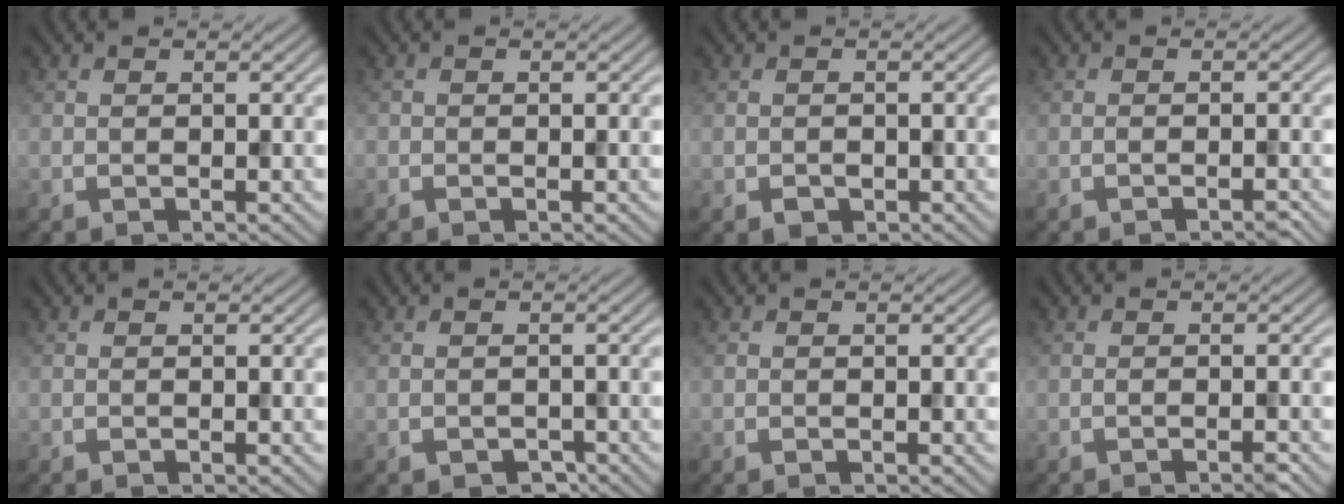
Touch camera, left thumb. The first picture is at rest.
{"total": 0.5, "force": [-0.2, 0.5, 0.0], "torque": [0.002, -0.004, -0.004]}
{"total": 1.2, "force": [-0.5, 1.0, 0.4], "torque": [-0.006, -0.006, -0.010]}
{"total": 1.0, "force": [-0.8, 0.1, 0.6], "torque": [-0.007, 0.004, -0.016]}
{"total": 0.0}
{"total": 1.6, "force": [-0.9, 1.1, 0.7], "torque": [-0.012, -0.008, -0.014]}
{"total": 0.0}
{"total": 1.2, "force": [-0.7, 0.0, 0.9], "torque": [-0.012, 0.004, -0.017]}